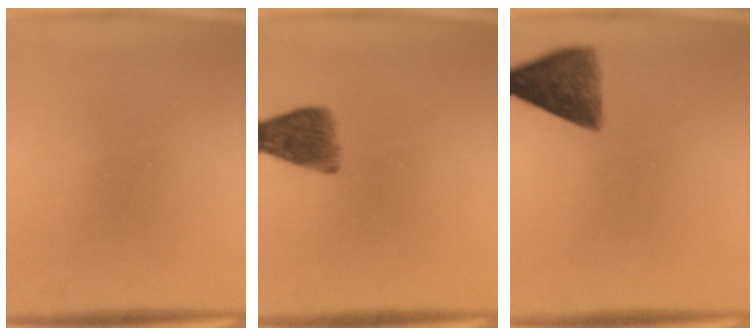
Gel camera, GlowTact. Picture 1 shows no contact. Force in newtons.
{"total": 4.3}
{"total": 7.3}